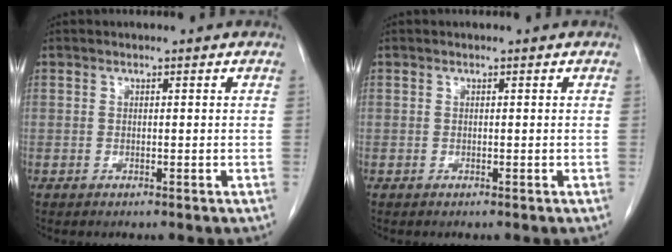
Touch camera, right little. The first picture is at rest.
{"total": 0.0}